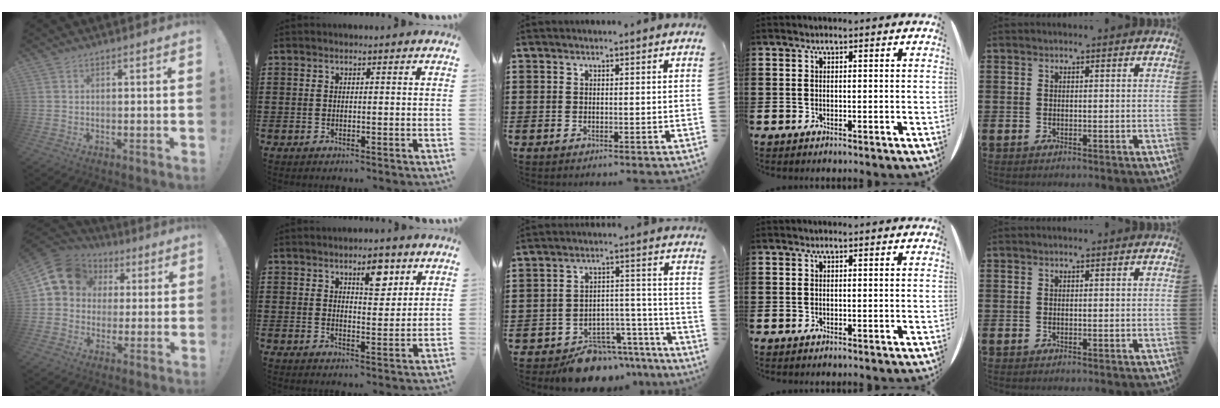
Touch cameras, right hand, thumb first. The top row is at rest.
{"thumb": {"total": 12.5, "force": [4.0, 10.5, 5.4], "torque": [-0.071, -0.012, 0.081]}, "index": {"total": 5.8, "force": [3.4, 2.5, 4.0], "torque": [-0.055, -0.004, 0.052]}, "middle": {"total": 8.0, "force": [-7.4, 2.6, 1.8], "torque": [-0.017, 0.036, -0.135]}}